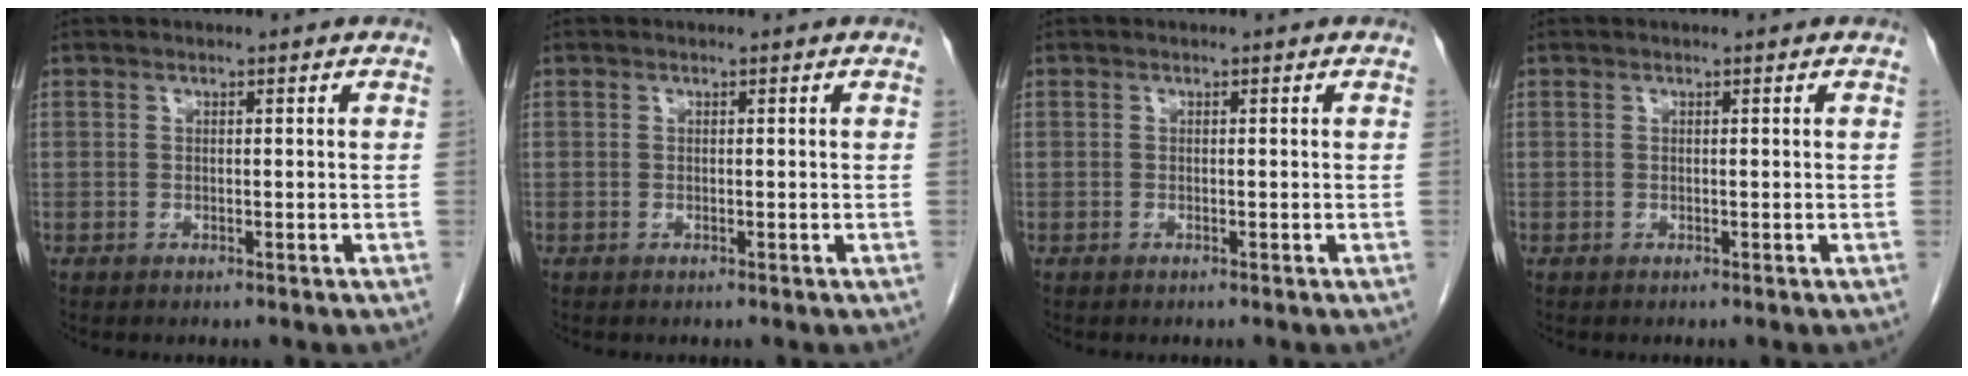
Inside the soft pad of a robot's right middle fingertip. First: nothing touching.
{"total": 0.0}
{"total": 0.0}
{"total": 0.0}